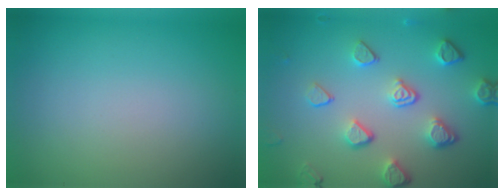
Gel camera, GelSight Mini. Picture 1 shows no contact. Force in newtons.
{"total": 4.9, "press": 3.7, "slide": 3.1}